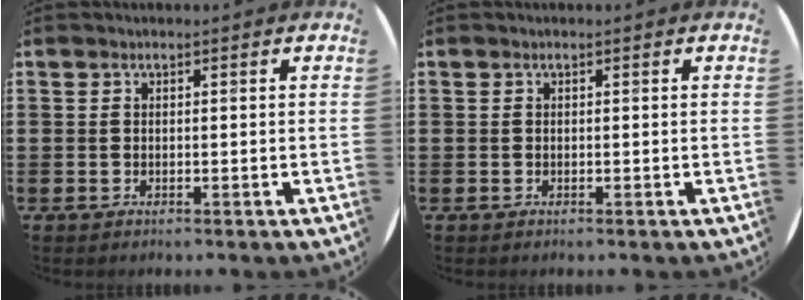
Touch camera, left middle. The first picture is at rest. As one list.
[{"total": 0.0}]